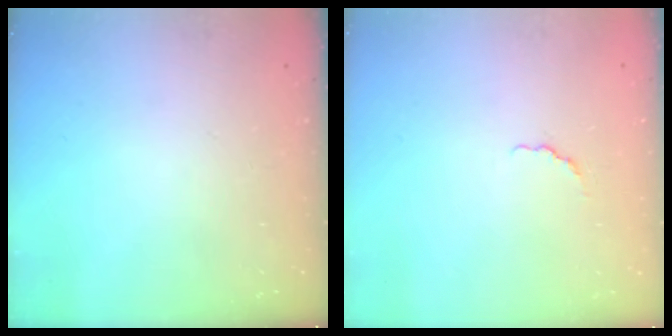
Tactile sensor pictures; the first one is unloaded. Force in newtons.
{"total": 1.5, "press": 1.3, "slide": 0.7}